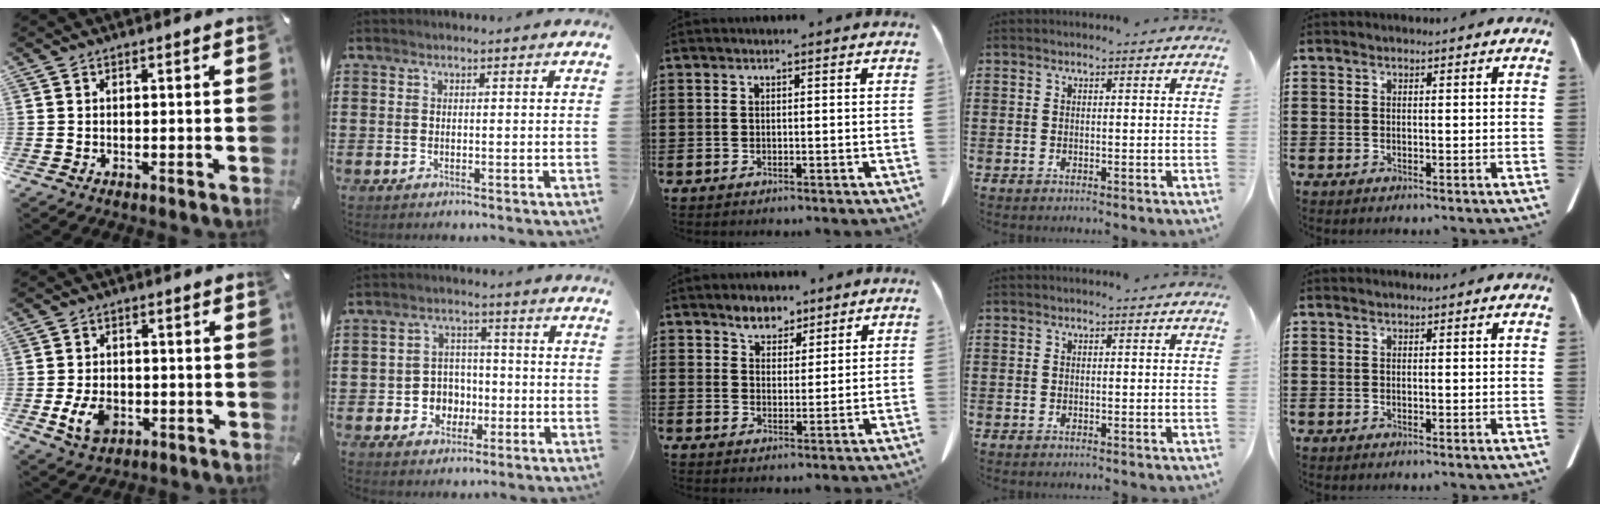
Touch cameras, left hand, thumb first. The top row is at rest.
{"thumb": {"total": 7.2, "force": [-1.9, 5.2, 4.6], "torque": [-0.097, 0.000, -0.035]}, "index": {"total": 5.0, "force": [-1.4, 4.6, 1.4], "torque": [-0.039, 0.013, -0.025]}, "middle": {"total": 4.3, "force": [3.6, 2.2, 0.8], "torque": [-0.029, -0.001, 0.070]}}